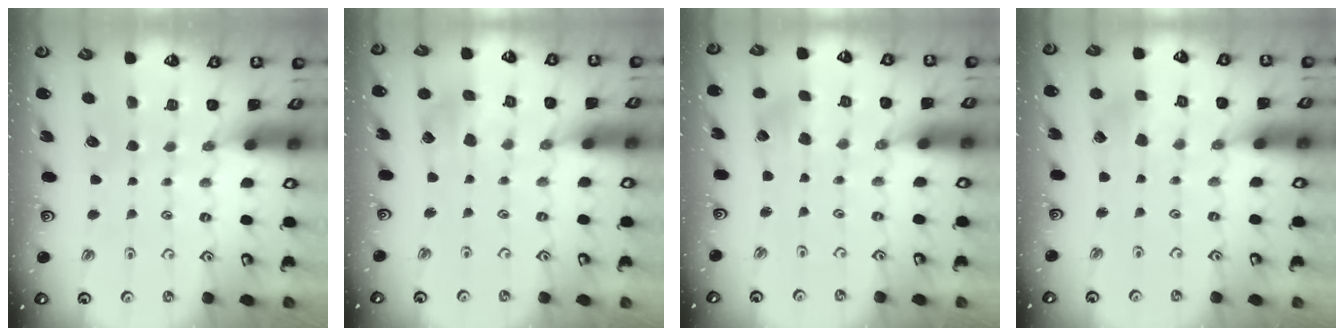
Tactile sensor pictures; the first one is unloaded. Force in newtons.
{"total": 4.8, "press": 4.7, "slide": 0.6}
{"total": 2.4, "press": 2.3, "slide": 0.4}
{"total": 2.2, "press": 2.2, "slide": 0.3}